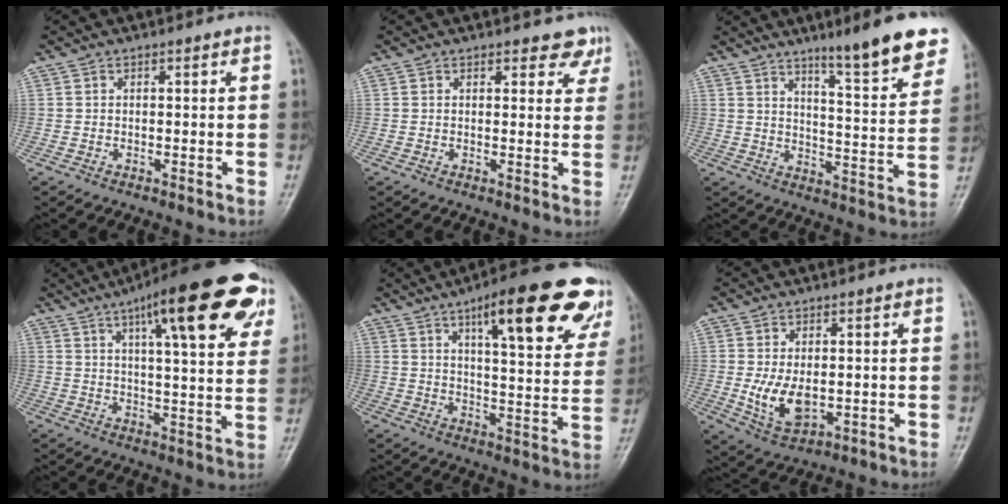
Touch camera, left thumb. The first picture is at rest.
{"total": 4.0, "force": [3.0, 2.1, 1.6], "torque": [0.012, -0.015, 0.030]}
{"total": 14.7, "force": [10.1, 1.8, 10.5], "torque": [-0.122, -0.060, 0.150]}
{"total": 20.3, "force": [10.1, 5.3, 16.8], "torque": [-0.212, -0.009, 0.135]}
{"total": 21.9, "force": [12.1, 5.9, 17.3], "torque": [-0.203, -0.032, 0.168]}
{"total": 7.4, "force": [-0.5, 4.3, 5.9], "torque": [-0.100, -0.015, 0.003]}